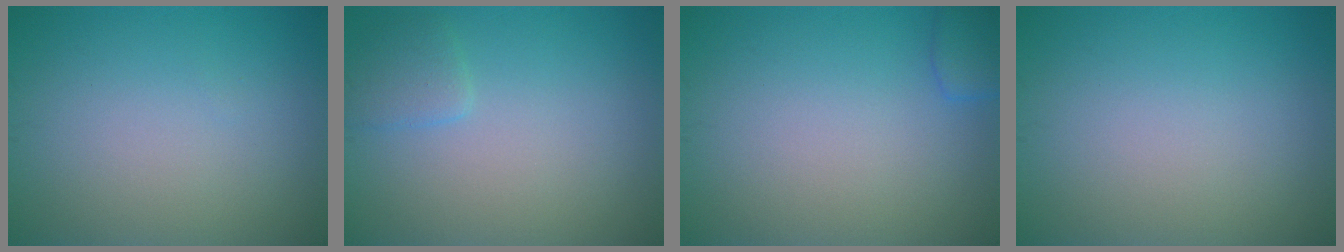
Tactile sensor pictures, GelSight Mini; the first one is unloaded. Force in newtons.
{"total": 1.5, "press": 1.5, "slide": 0.2}
{"total": 1.9, "press": 1.9, "slide": 0.2}
{"total": 0.0}